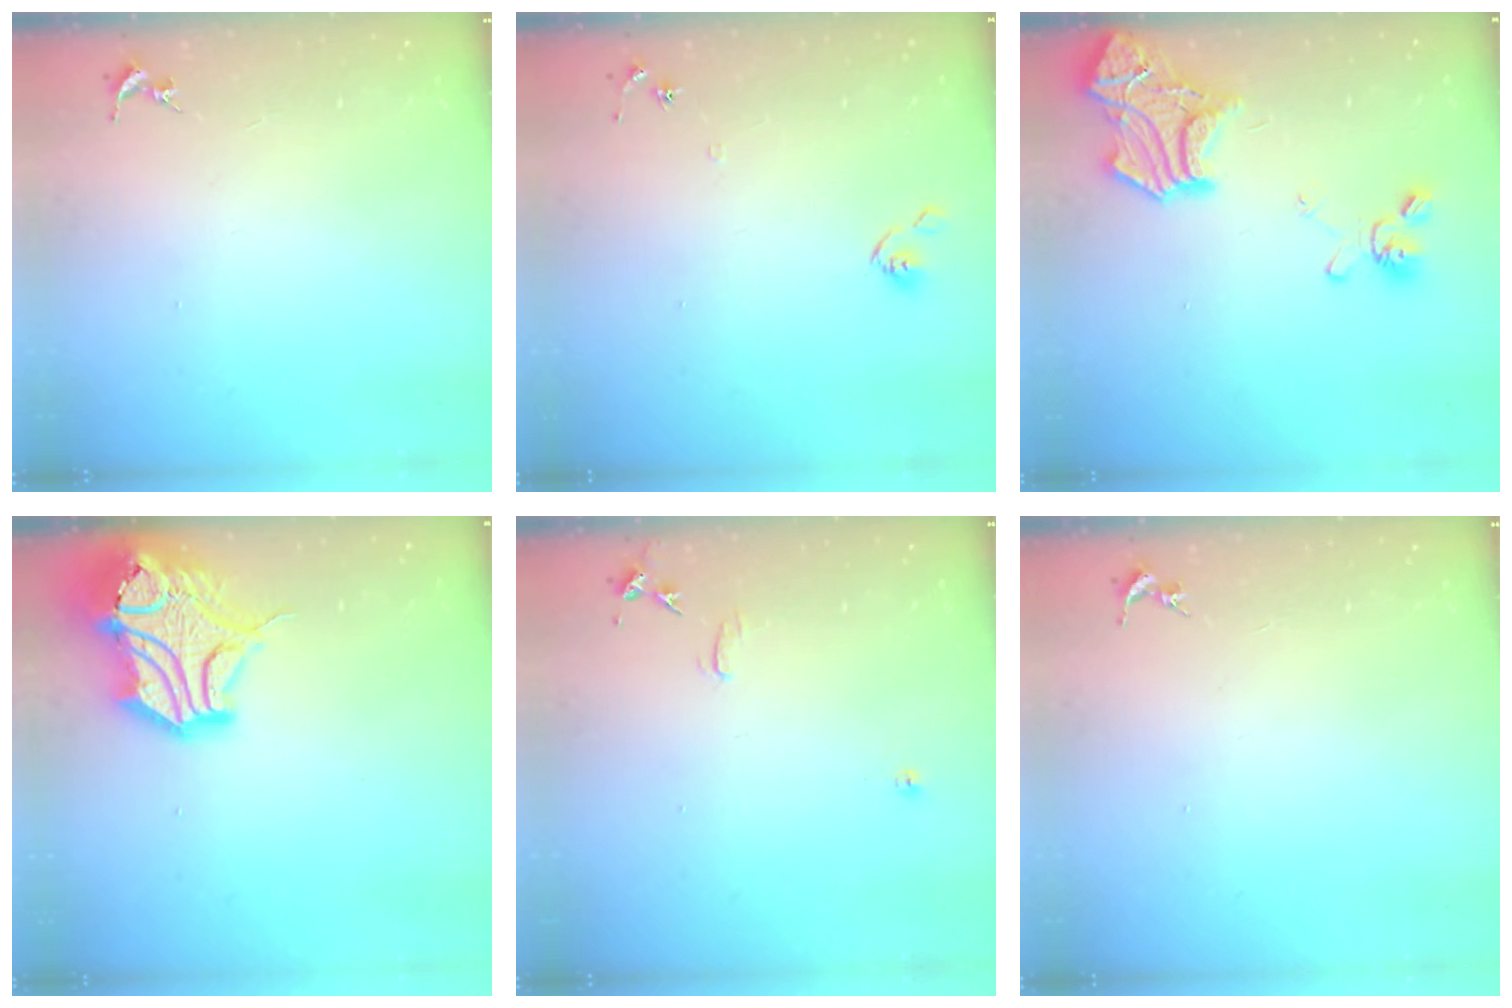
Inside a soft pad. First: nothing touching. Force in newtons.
{"total": 6.1, "press": 6.1, "slide": 0.5}
{"total": 19.7, "press": 19.6, "slide": 1.9}
{"total": 19.2, "press": 19.0, "slide": 3.0}
{"total": 7.5, "press": 7.5, "slide": 0.6}
{"total": 0.0}